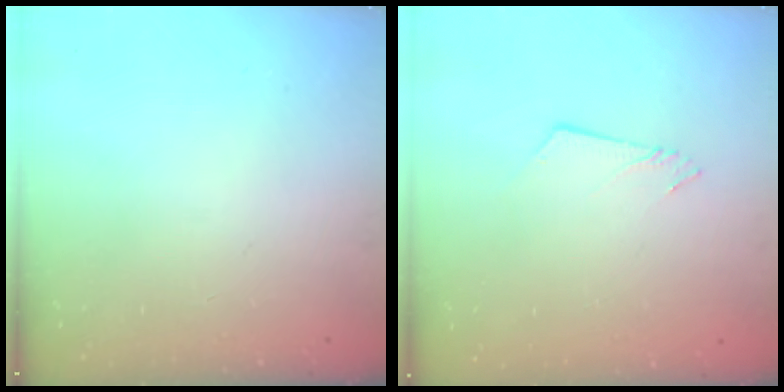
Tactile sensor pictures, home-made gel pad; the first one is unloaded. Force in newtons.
{"total": 3.4, "press": 3.4, "slide": 0.3}